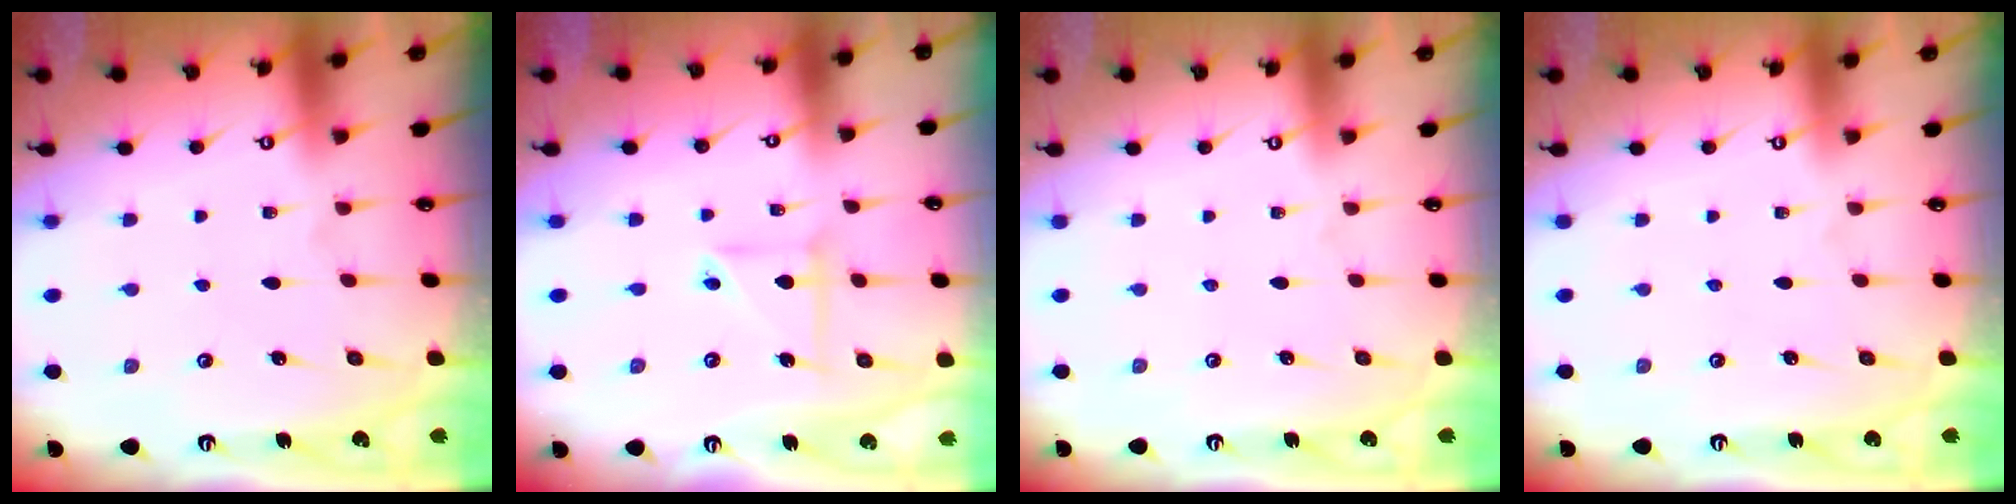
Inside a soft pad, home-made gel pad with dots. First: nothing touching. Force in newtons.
{"total": 5.1, "press": 5.0, "slide": 0.5}
{"total": 0.0}
{"total": 0.0}